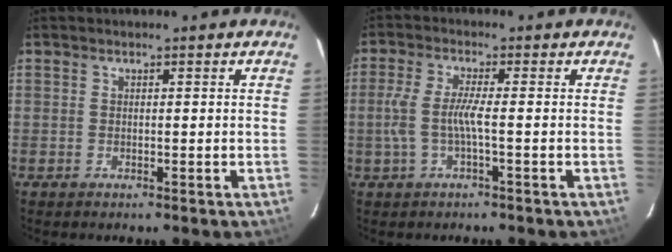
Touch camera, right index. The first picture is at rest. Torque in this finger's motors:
{"motor_torque": [0.91, -0.44, 0.54, 0.16]}